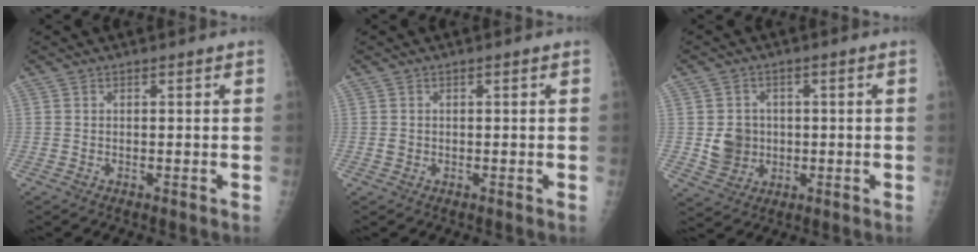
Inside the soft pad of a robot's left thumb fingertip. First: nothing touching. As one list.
[{"total": 0.8, "force": [-0.1, 0.8, 0.2], "torque": [0.000, 0.002, 0.000]}, {"total": 6.2, "force": [-0.3, 5.8, 2.3], "torque": [-0.012, 0.003, 0.003]}]